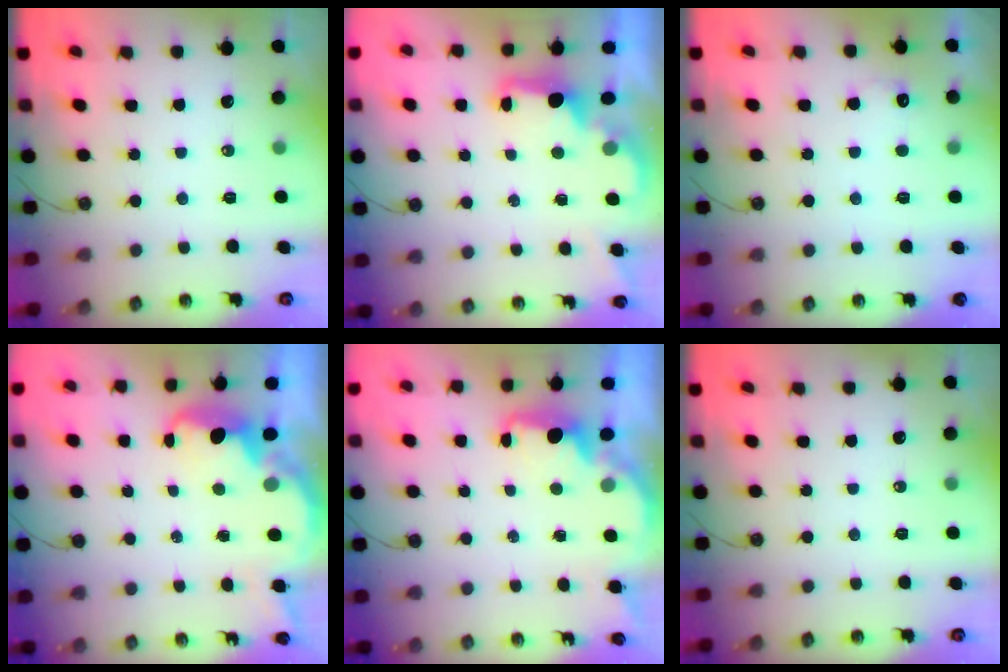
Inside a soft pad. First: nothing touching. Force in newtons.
{"total": 2.4, "press": 2.3, "slide": 0.8}
{"total": 4.9, "press": 4.9, "slide": 0.7}
{"total": 4.1, "press": 4.1, "slide": 0.4}
{"total": 2.2, "press": 2.1, "slide": 0.6}
{"total": 0.0}